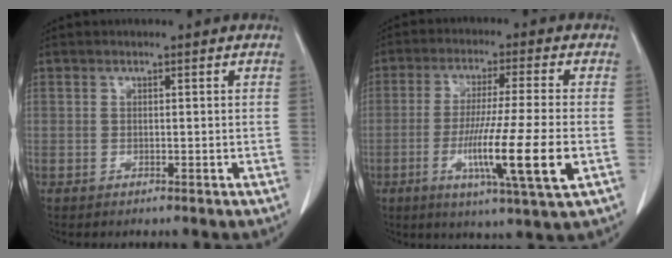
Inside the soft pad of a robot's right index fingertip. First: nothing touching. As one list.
[{"total": 13.1, "force": [-3.6, -0.8, 12.6], "torque": [-0.227, -0.028, -0.065]}]